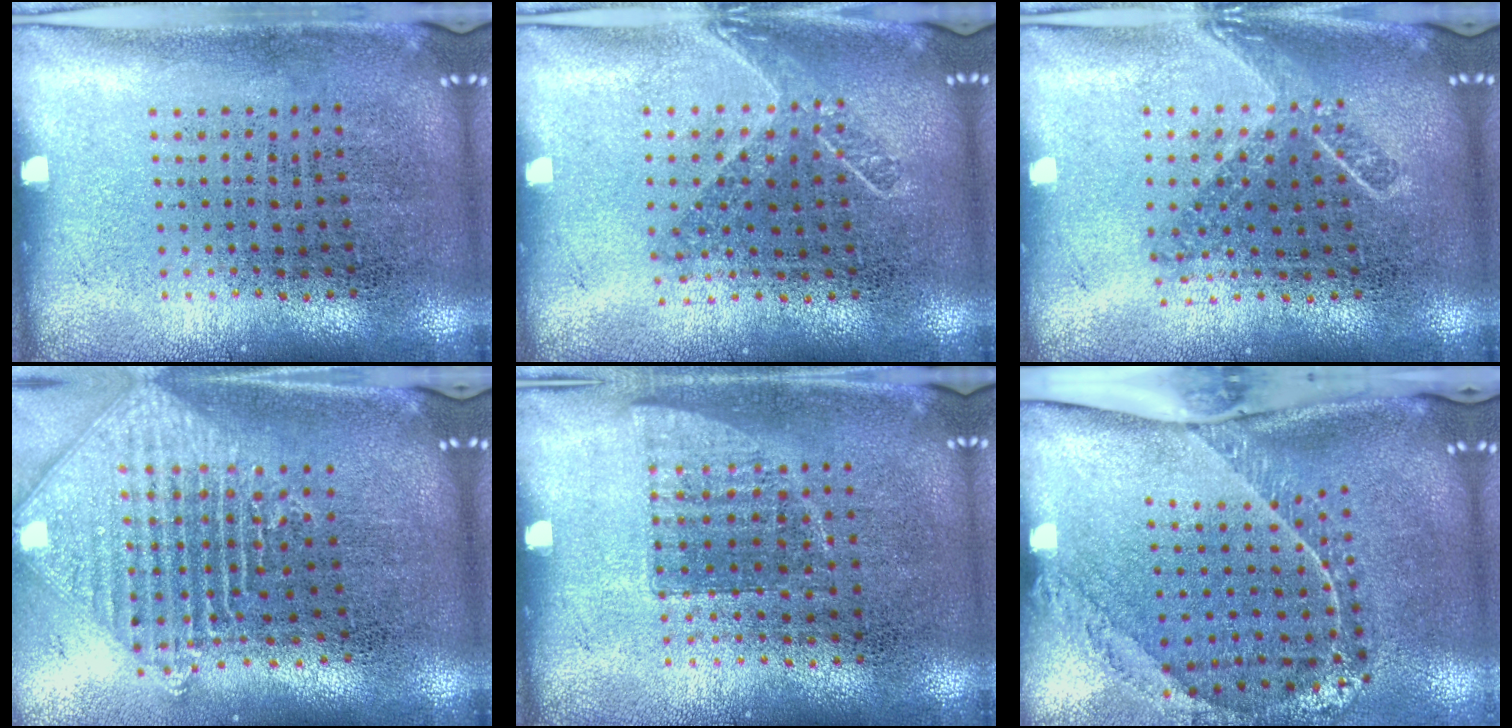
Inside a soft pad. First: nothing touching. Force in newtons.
{"total": 1.5, "press": 1.2, "slide": 0.9}
{"total": 1.8, "press": 1.3, "slide": 1.2}
{"total": 1.9, "press": 1.6, "slide": 1.1}
{"total": 0.8, "press": 0.7, "slide": 0.3}
{"total": 2.3, "press": 1.7, "slide": 1.5}